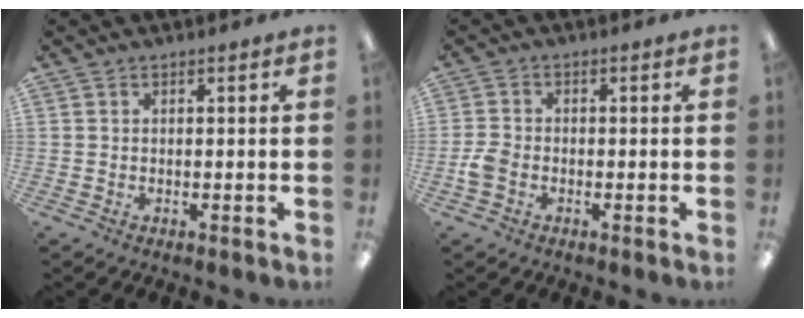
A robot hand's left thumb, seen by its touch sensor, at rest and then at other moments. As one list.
[{"total": 3.5, "force": [-1.3, 2.5, 2.0], "torque": [-0.040, 0.007, -0.025]}]